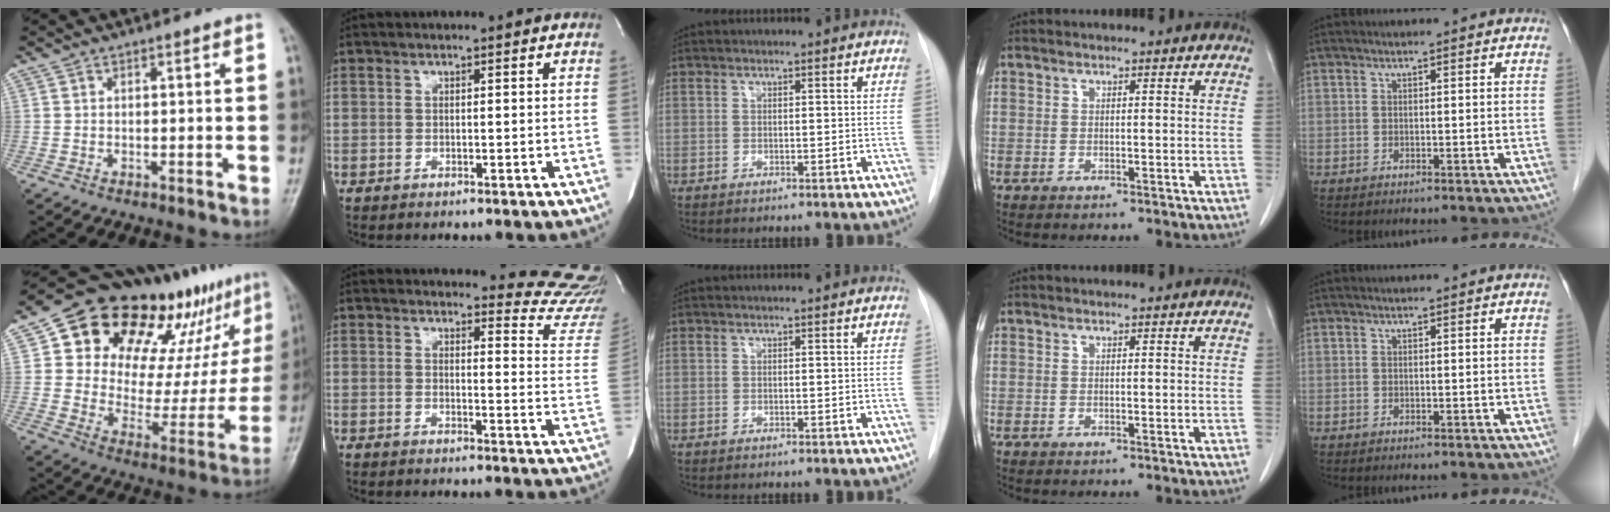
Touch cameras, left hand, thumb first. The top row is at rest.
{"thumb": {"total": 28.2, "force": [17.3, 13.7, 17.5], "torque": [-0.207, -0.039, 0.264]}, "index": {"total": 14.7, "force": [14.6, 1.6, 1.2], "torque": [0.021, -0.142, 0.117]}}